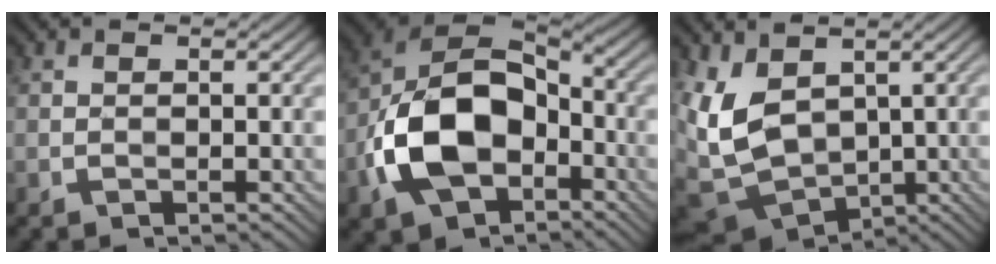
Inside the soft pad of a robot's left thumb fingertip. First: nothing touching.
{"total": 14.8, "force": [-4.6, 9.6, 10.2], "torque": [-0.229, -0.021, -0.096]}
{"total": 9.7, "force": [0.7, 6.5, 7.2], "torque": [-0.204, -0.015, 0.011]}